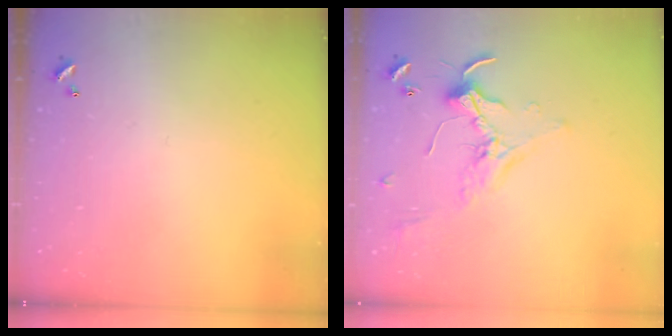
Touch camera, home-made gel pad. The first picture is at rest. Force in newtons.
{"total": 1.7, "press": 1.6, "slide": 0.2}